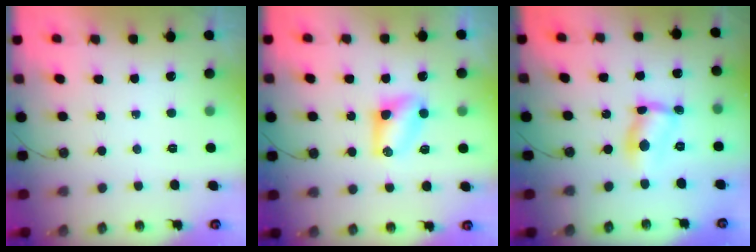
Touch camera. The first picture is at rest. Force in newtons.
{"total": 6.0, "press": 5.9, "slide": 0.8}
{"total": 6.2, "press": 6.2, "slide": 0.3}